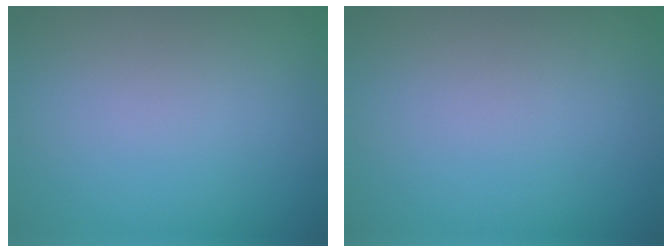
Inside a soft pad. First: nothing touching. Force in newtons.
{"total": 0.0}